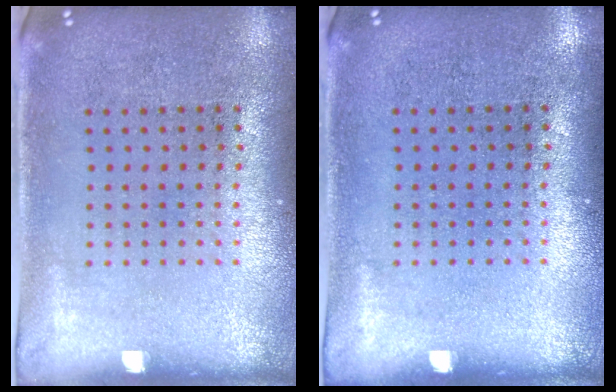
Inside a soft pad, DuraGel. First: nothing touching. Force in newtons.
{"total": 0.0}